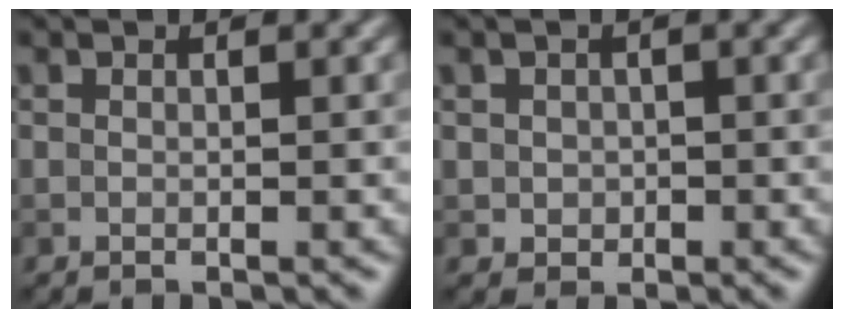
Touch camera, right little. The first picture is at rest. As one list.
[{"total": 1.2, "force": [0.0, 1.2, 0.3], "torque": [-0.002, -0.004, -0.001]}]